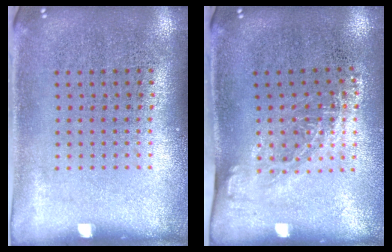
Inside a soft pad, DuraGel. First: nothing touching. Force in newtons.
{"total": 1.3, "press": 0.9, "slide": 0.9}